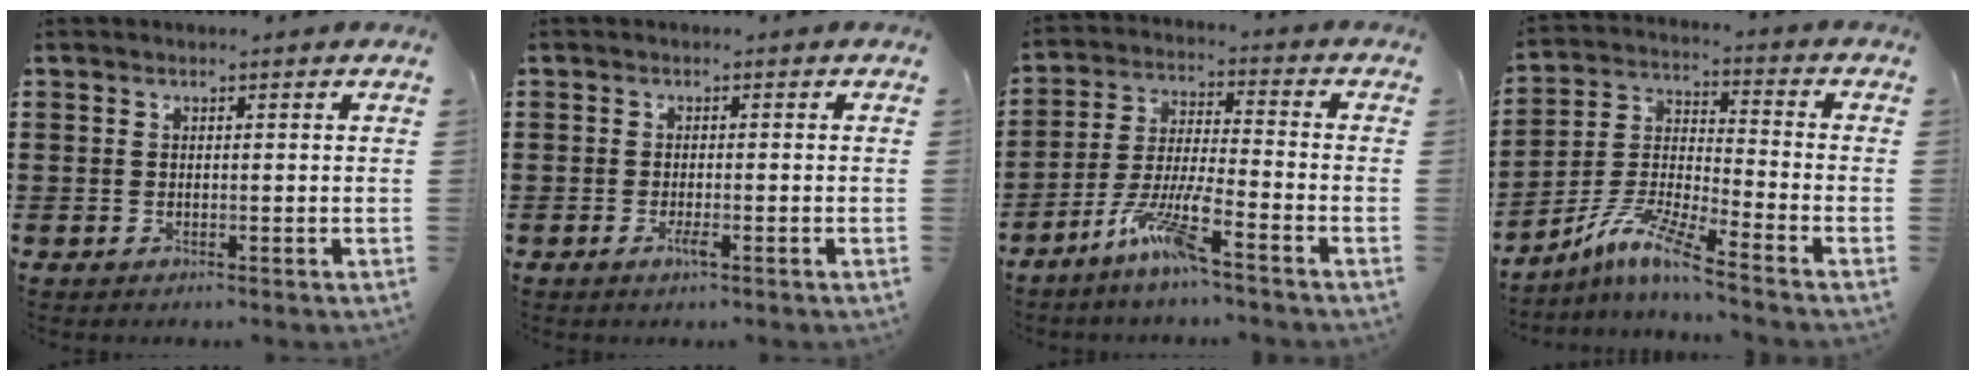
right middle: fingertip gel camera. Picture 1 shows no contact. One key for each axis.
{"total": 1.7, "fx": -0.8, "fy": 0.3, "fz": 1.4, "tx": -0.032, "ty": -0.003, "tz": -0.017}
{"total": 8.1, "fx": -5.7, "fy": 0.7, "fz": 5.6, "tx": -0.123, "ty": -0.009, "tz": -0.110}
{"total": 8.7, "fx": -7.1, "fy": 0.1, "fz": 5.1, "tx": -0.119, "ty": -0.013, "tz": -0.144}